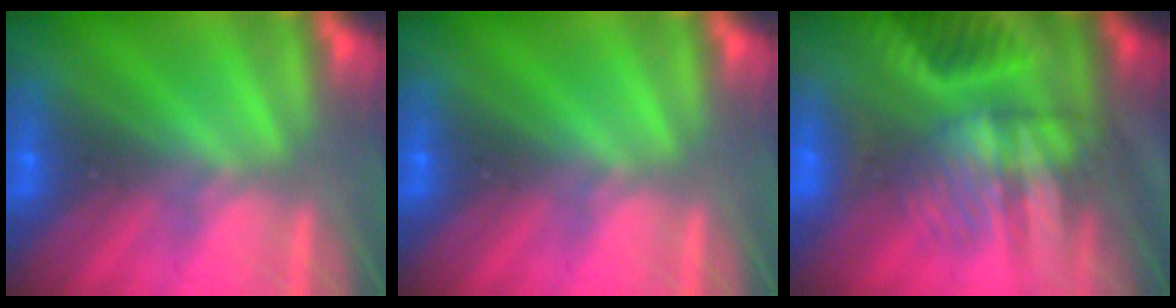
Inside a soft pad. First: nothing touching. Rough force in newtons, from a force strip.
{"total": 0.0}
{"total": 9.3}